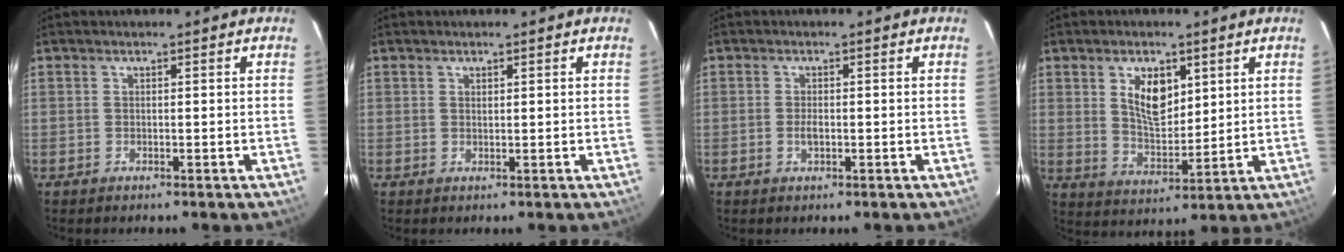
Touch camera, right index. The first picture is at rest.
{"total": 0.6, "force": [0.4, 0.2, 0.3], "torque": [-0.004, 0.001, 0.009]}
{"total": 1.7, "force": [-0.4, 0.9, 1.4], "torque": [-0.029, 0.000, -0.008]}
{"total": 8.4, "force": [3.4, 4.5, 6.3], "torque": [-0.109, 0.002, 0.070]}